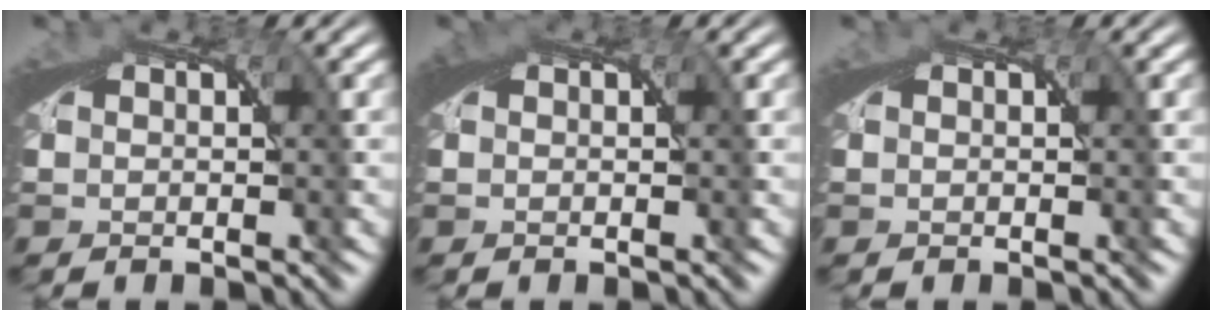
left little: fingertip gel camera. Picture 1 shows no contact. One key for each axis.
{"total": 0.6, "fx": 0.1, "fy": 0.4, "fz": 0.5, "tx": -0.009, "ty": -0.002, "tz": 0.002}
{"total": 0.0}